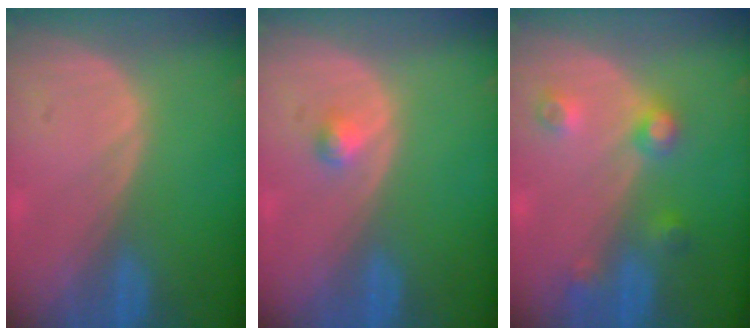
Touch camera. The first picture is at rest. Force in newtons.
{"total": 1.3, "press": 1.2, "slide": 0.1}
{"total": 4.5, "press": 4.0, "slide": 2.1}